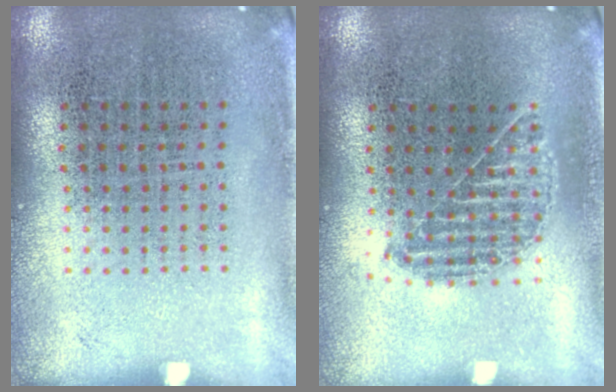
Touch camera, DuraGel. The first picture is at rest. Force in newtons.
{"total": 1.0, "press": 0.9, "slide": 0.3}